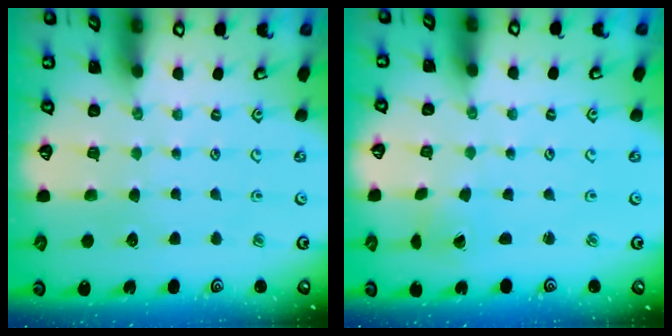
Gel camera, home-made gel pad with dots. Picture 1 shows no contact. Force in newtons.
{"total": 1.0, "press": 1.0, "slide": 0.1}